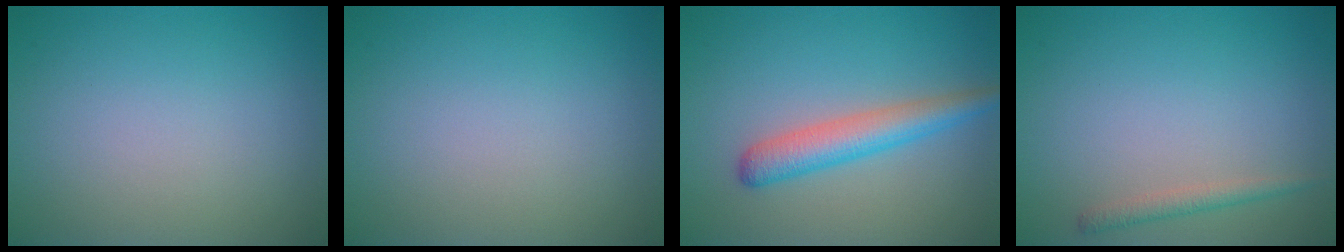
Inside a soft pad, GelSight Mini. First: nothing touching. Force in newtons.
{"total": 0.0}
{"total": 3.7, "press": 3.7, "slide": 0.1}
{"total": 1.4, "press": 1.4, "slide": 0.1}